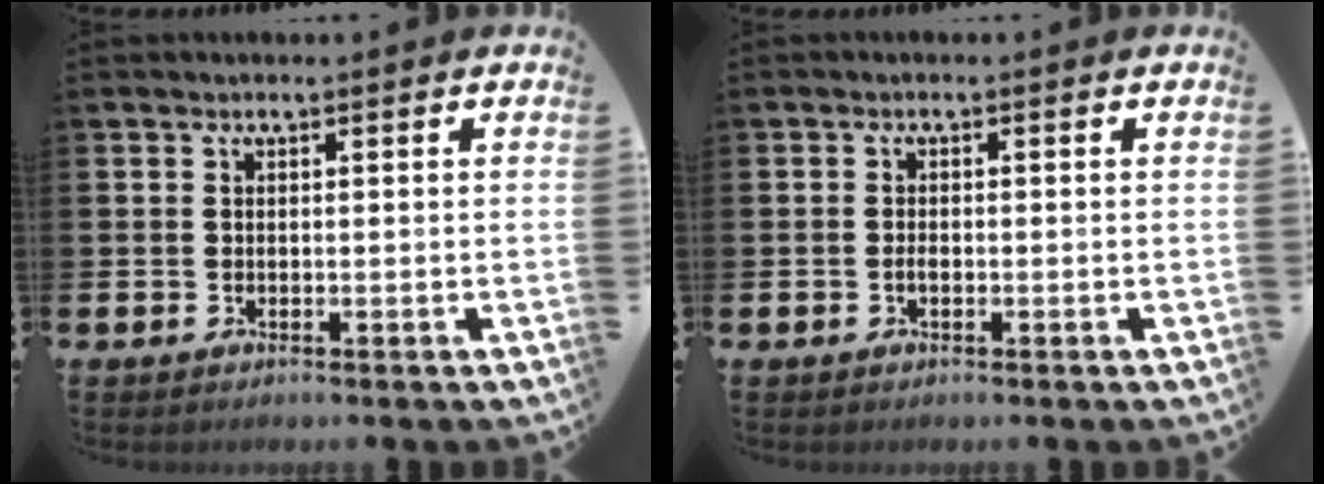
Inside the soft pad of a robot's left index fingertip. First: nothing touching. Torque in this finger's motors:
{"motor_torque": [0.21, 0.08, -0.03, 0.02]}